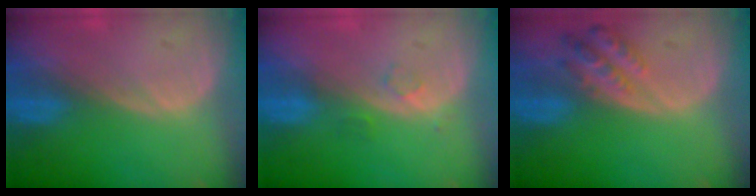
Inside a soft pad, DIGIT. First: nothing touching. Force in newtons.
{"total": 1.7, "press": 1.7, "slide": 0.2}
{"total": 5.0, "press": 4.8, "slide": 1.5}